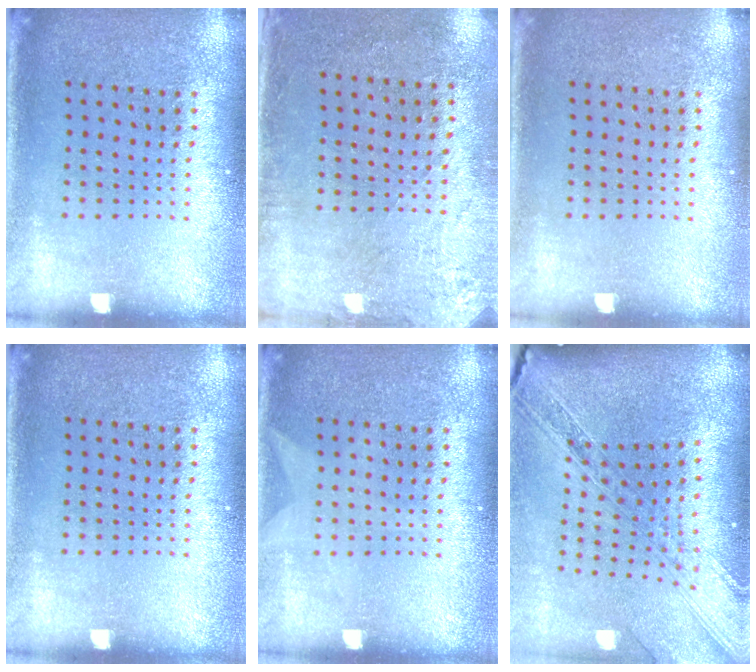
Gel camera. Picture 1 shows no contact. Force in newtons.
{"total": 2.8, "press": 2.2, "slide": 1.6}
{"total": 0.0}
{"total": 0.0}
{"total": 0.6, "press": 0.6, "slide": 0.1}
{"total": 3.1, "press": 2.4, "slide": 2.1}